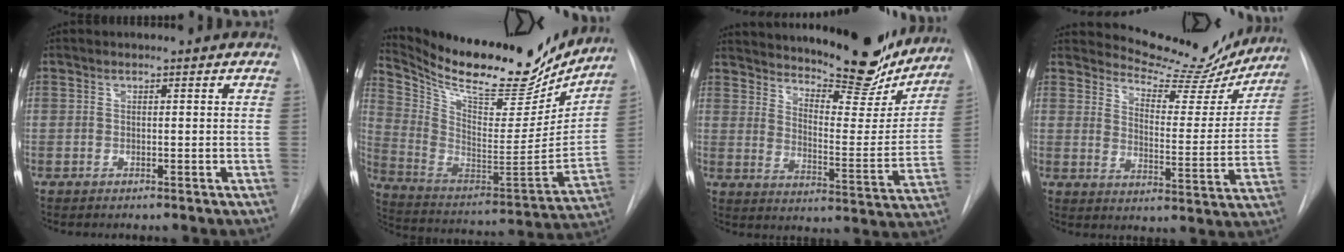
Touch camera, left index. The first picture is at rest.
{"total": 25.0, "force": [21.8, 6.4, 10.3], "torque": [-0.185, -0.037, 0.335]}
{"total": 24.3, "force": [21.7, 5.6, 9.4], "torque": [-0.145, -0.046, 0.285]}
{"total": 14.1, "force": [13.7, 3.0, 1.6], "torque": [-0.018, -0.044, 0.172]}